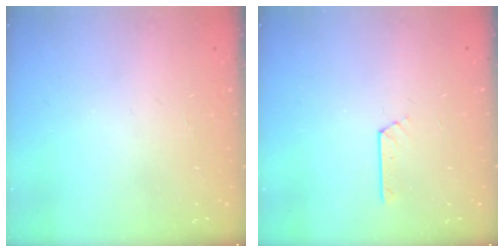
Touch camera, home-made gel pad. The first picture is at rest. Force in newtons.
{"total": 2.2, "press": 2.2, "slide": 0.3}